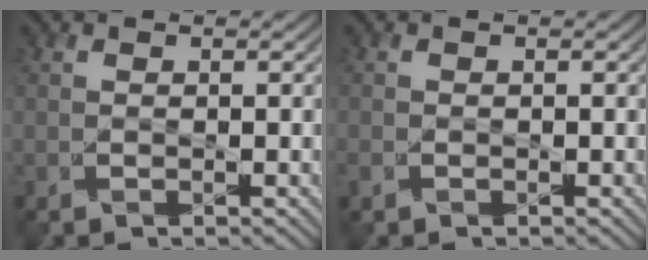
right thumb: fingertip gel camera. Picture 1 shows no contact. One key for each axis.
{"total": 0.7, "fx": -0.2, "fy": 0.6, "fz": 0.2, "tx": -0.007, "ty": -0.004, "tz": -0.004}